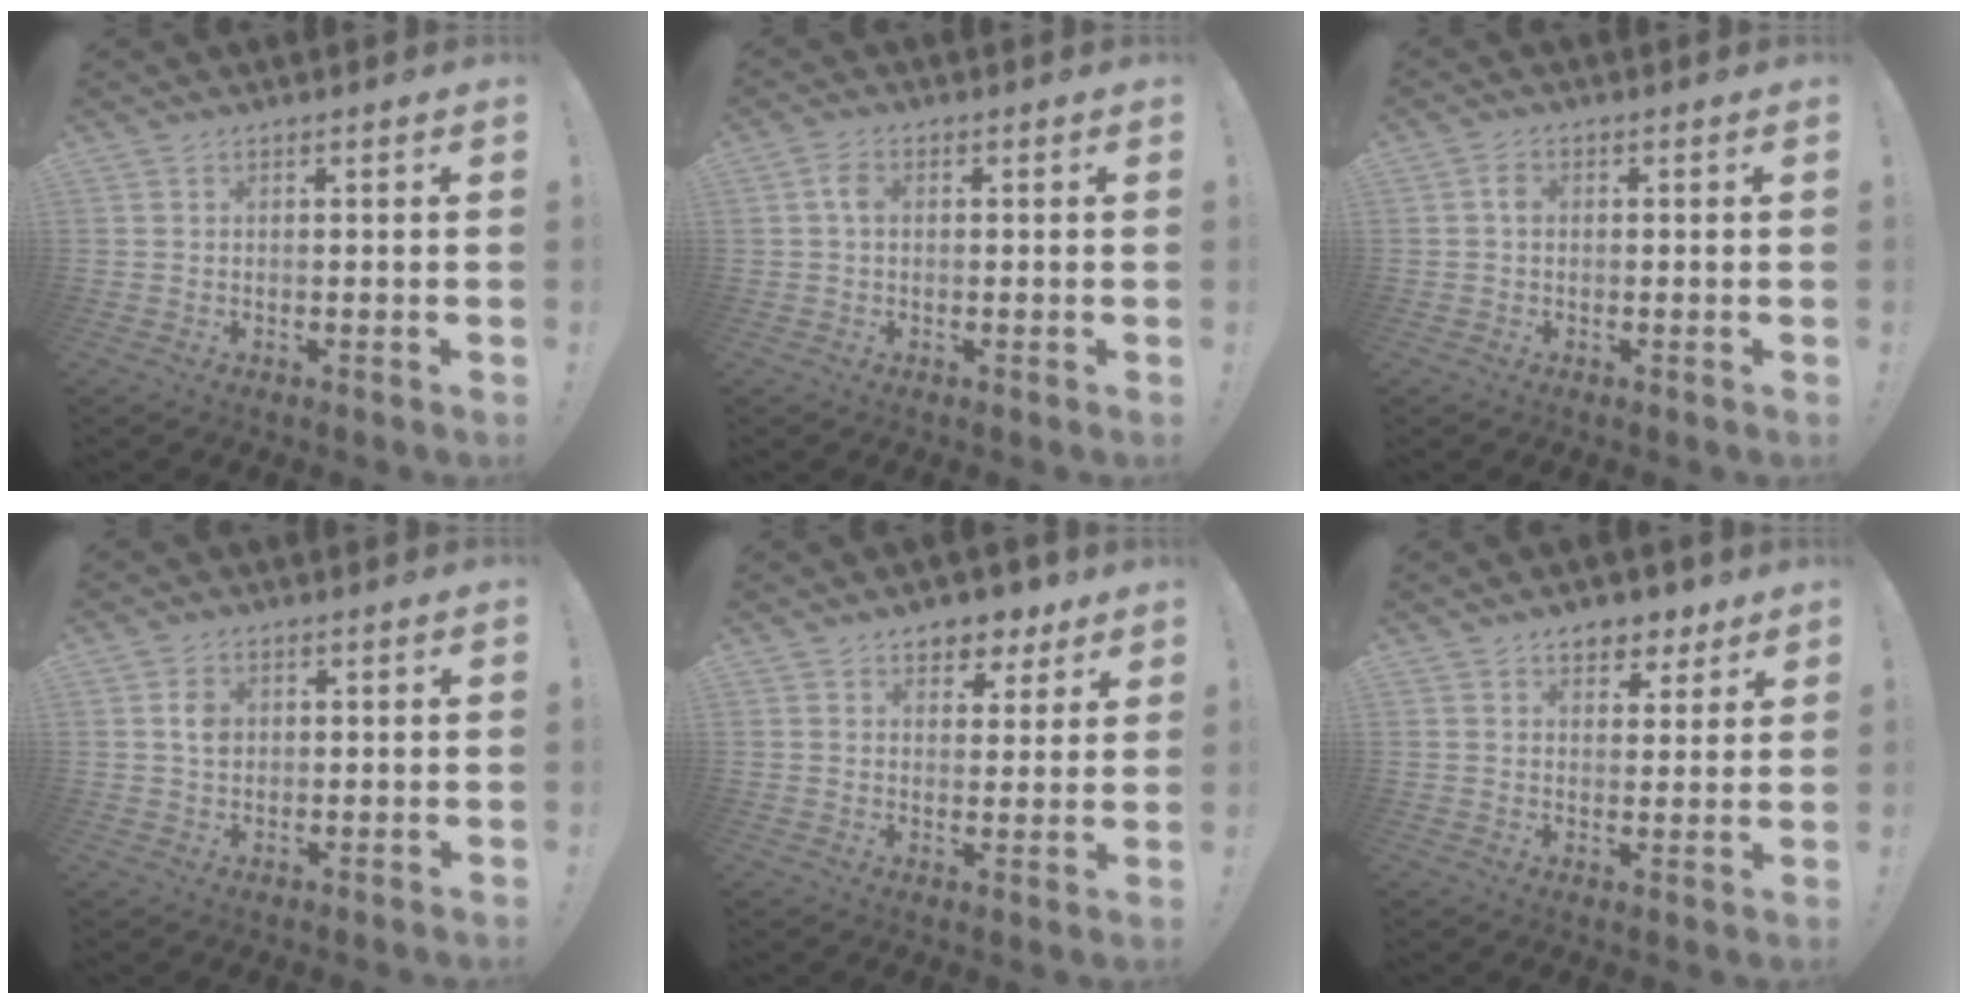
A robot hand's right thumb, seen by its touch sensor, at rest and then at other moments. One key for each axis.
{"total": 3.4, "fx": 0.4, "fy": 2.2, "fz": 2.6, "tx": -0.049, "ty": 0.009, "tz": 0.006}
{"total": 2.6, "fx": -0.3, "fy": 2.1, "fz": 1.5, "tx": -0.027, "ty": 0.009, "tz": -0.007}
{"total": 4.3, "fx": 0.8, "fy": 3.4, "fz": 2.5, "tx": -0.033, "ty": 0.000, "tz": 0.013}
{"total": 6.8, "fx": 4.9, "fy": 4.4, "fz": 1.6, "tx": -0.005, "ty": -0.041, "tz": 0.089}
{"total": 6.6, "fx": 4.6, "fy": 4.3, "fz": 2.1, "tx": -0.015, "ty": -0.030, "tz": 0.083}